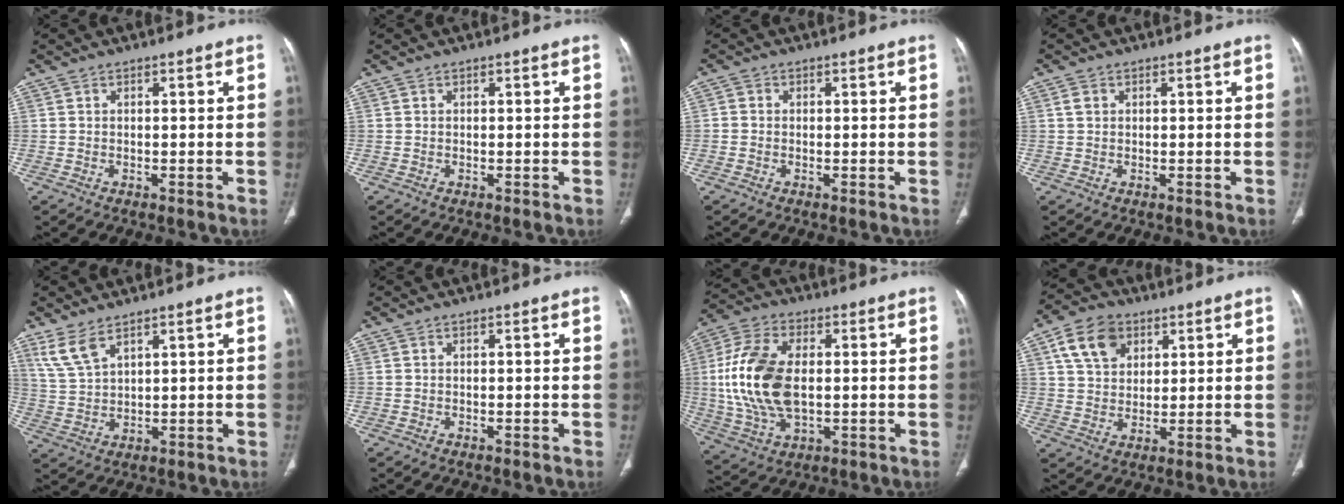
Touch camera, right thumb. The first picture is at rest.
{"total": 0.0}
{"total": 0.9, "force": [-0.2, 0.8, 0.4], "torque": [-0.004, 0.002, -0.007]}
{"total": 1.4, "force": [0.5, 1.1, 0.7], "torque": [-0.010, 0.001, 0.010]}
{"total": 5.6, "force": [3.9, 2.1, 3.4], "torque": [-0.072, -0.014, 0.090]}
{"total": 0.0}
{"total": 16.7, "force": [0.6, 9.6, 13.7], "torque": [-0.286, 0.003, 0.016]}
{"total": 9.9, "force": [4.4, 7.2, 5.2], "torque": [-0.069, -0.008, 0.081]}